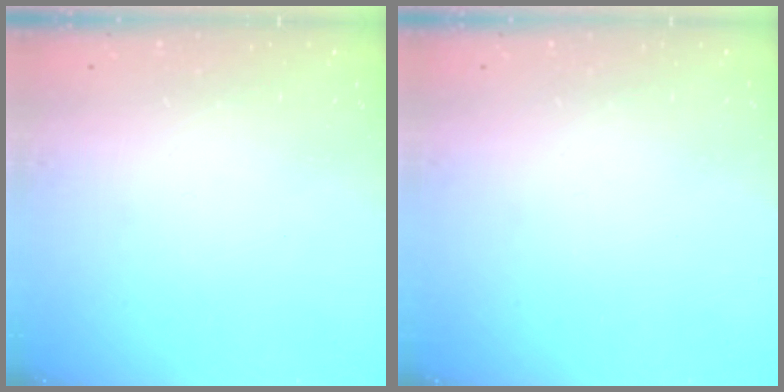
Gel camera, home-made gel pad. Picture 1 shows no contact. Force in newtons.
{"total": 0.0}